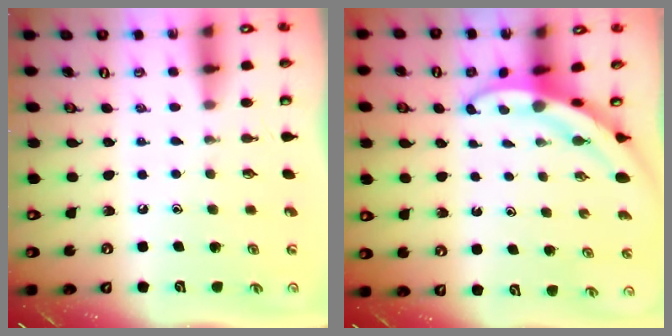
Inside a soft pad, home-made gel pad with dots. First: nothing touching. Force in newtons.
{"total": 3.0, "press": 3.0, "slide": 0.3}